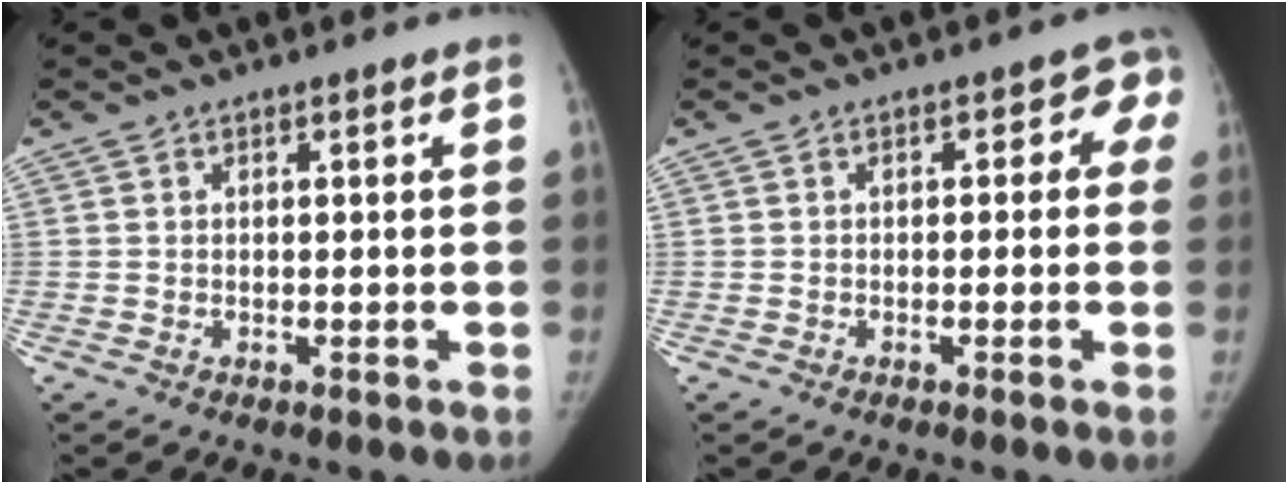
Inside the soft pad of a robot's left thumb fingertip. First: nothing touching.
{"total": 3.7, "force": [0.2, 2.8, 2.4], "torque": [0.016, 0.011, -0.013]}